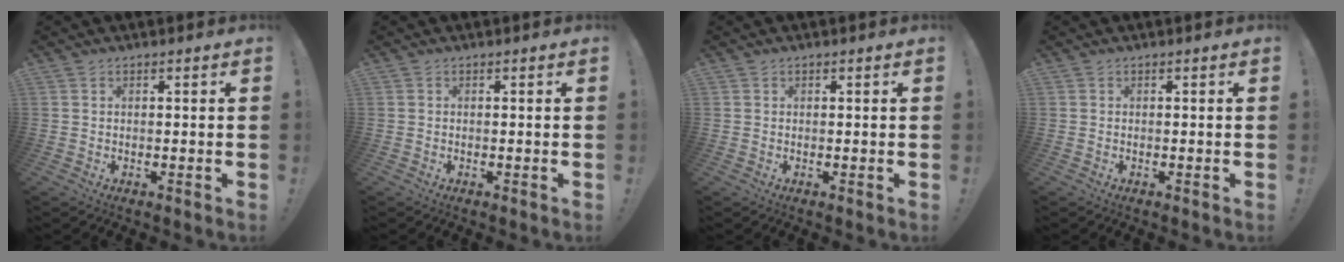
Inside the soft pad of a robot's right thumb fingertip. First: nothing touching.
{"total": 0.0}
{"total": 0.0}
{"total": 0.0}